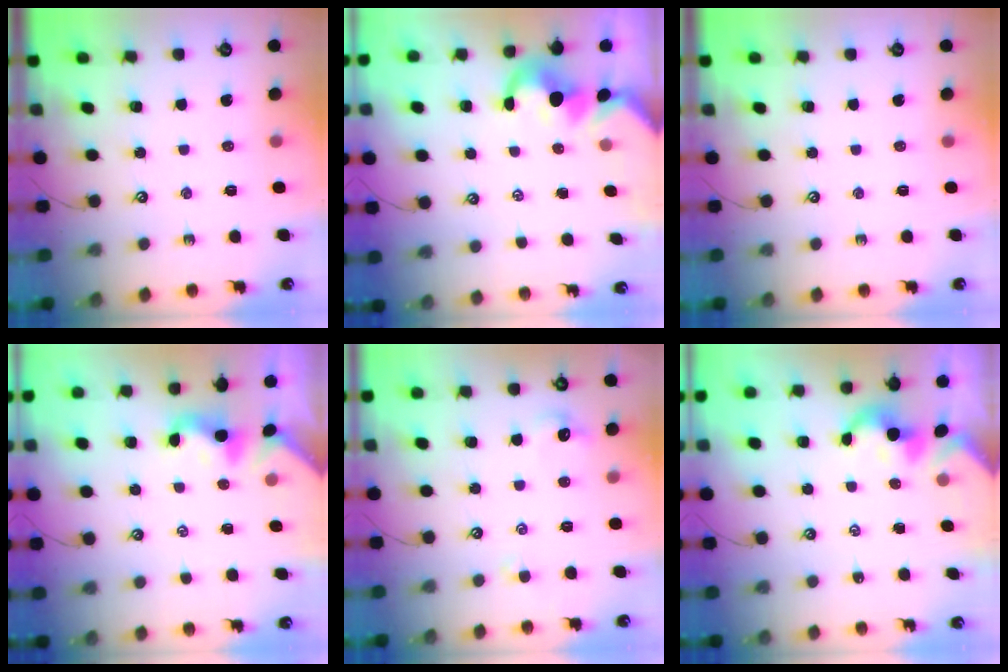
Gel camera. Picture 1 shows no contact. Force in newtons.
{"total": 3.0, "press": 2.8, "slide": 1.1}
{"total": 0.0}
{"total": 1.9, "press": 1.8, "slide": 0.5}
{"total": 2.2, "press": 2.0, "slide": 0.8}
{"total": 1.7, "press": 1.6, "slide": 0.2}